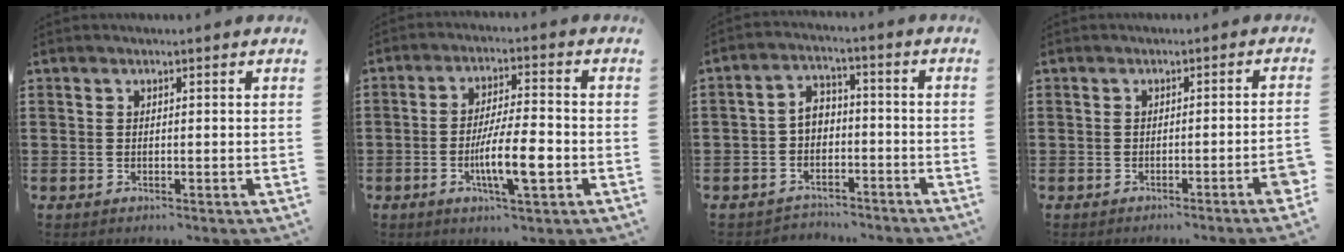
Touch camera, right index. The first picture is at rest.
{"total": 8.8, "force": [-2.6, 1.7, 8.2], "torque": [-0.152, -0.007, -0.047]}
{"total": 4.1, "force": [-2.5, 2.8, 1.6], "torque": [-0.045, 0.010, -0.054]}
{"total": 2.4, "force": [-1.4, -0.6, 1.8], "torque": [-0.029, -0.008, -0.026]}